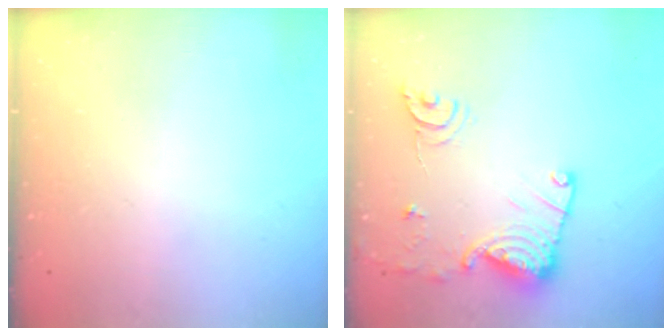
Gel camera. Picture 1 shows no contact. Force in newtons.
{"total": 14.7, "press": 14.7, "slide": 0.7}